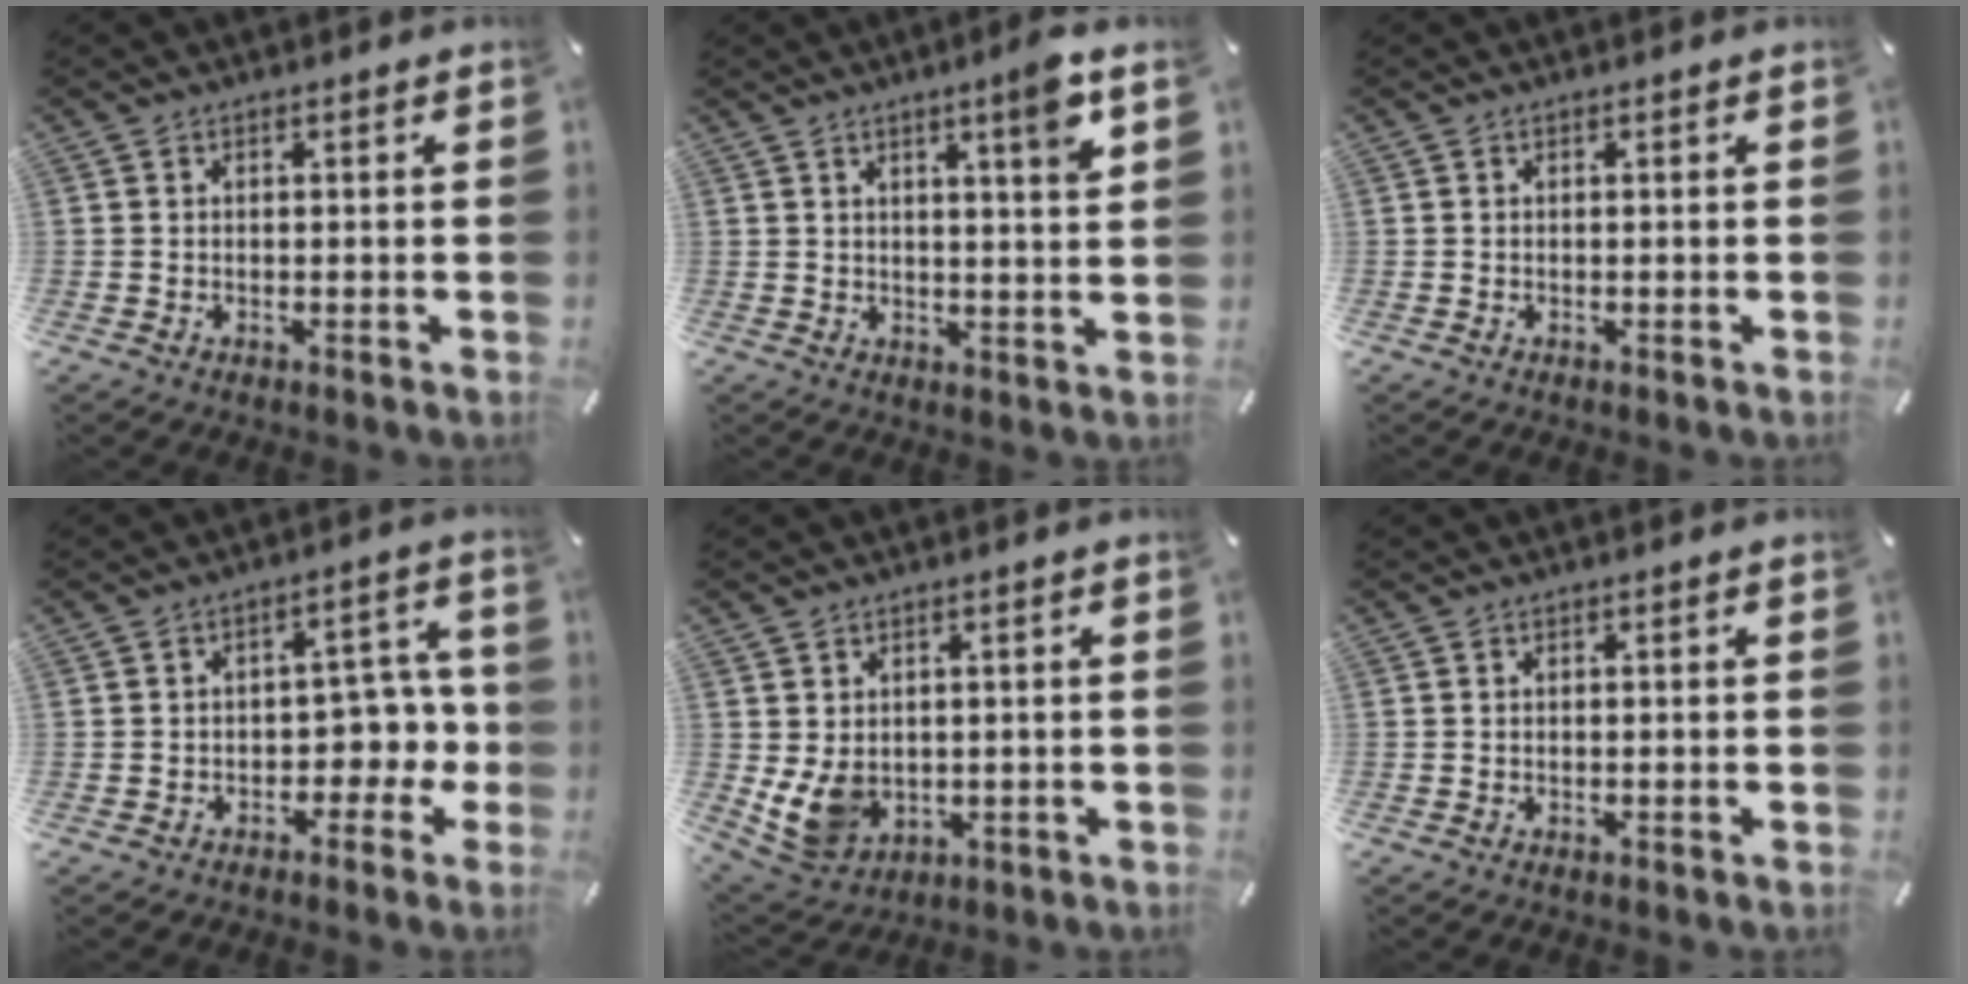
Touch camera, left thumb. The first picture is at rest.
{"total": 6.9, "force": [3.9, 0.2, 5.7], "torque": [-0.094, -0.015, 0.058]}
{"total": 0.0}
{"total": 7.6, "force": [-0.9, 5.7, 5.0], "torque": [-0.062, 0.003, -0.017]}
{"total": 7.8, "force": [0.9, 6.8, 3.6], "torque": [-0.094, -0.012, 0.017]}
{"total": 0.0}